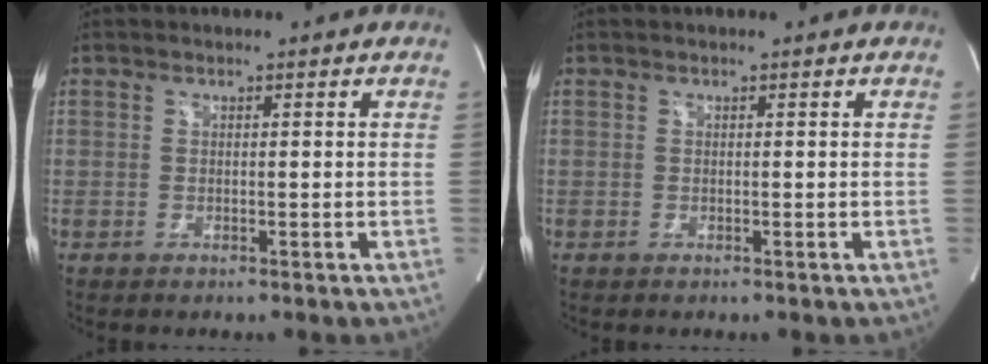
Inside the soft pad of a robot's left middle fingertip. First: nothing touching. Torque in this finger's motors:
{"motor_torque": [0.07, 0.02, 0.00, 0.00]}